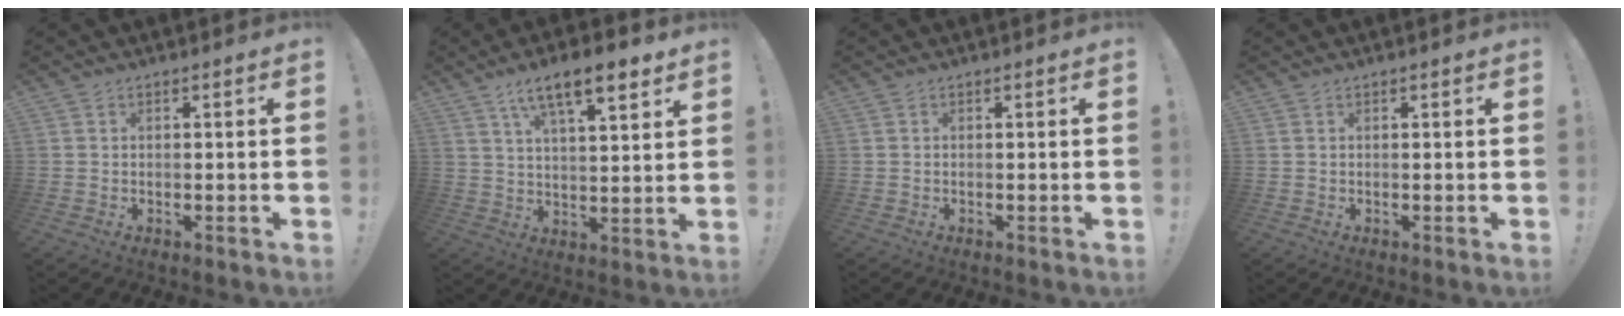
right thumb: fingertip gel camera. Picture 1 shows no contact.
{"total": 12.2, "force": [7.6, 3.4, 8.9], "torque": [-0.146, -0.029, 0.126]}
{"total": 0.0}
{"total": 0.0}